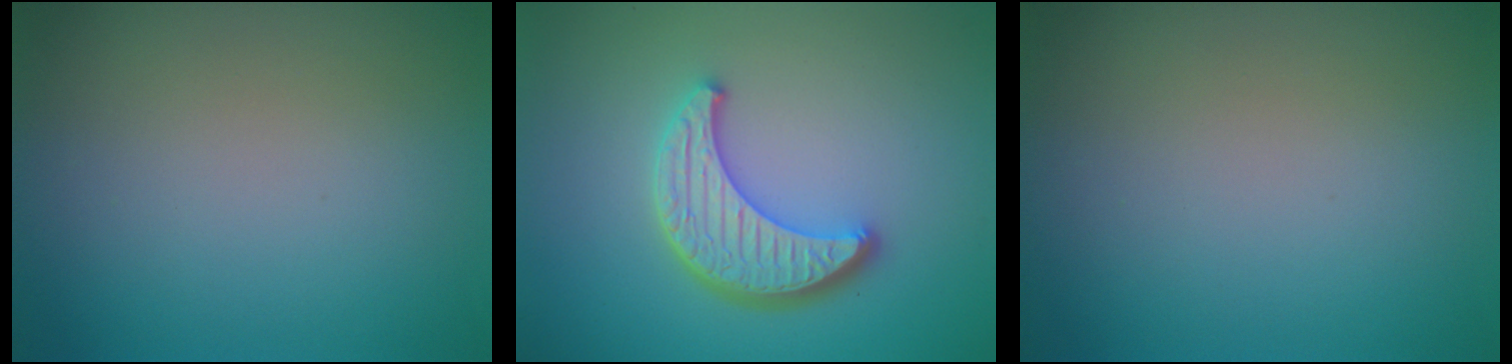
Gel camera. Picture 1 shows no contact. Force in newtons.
{"total": 4.6, "press": 3.9, "slide": 2.5}
{"total": 0.0}